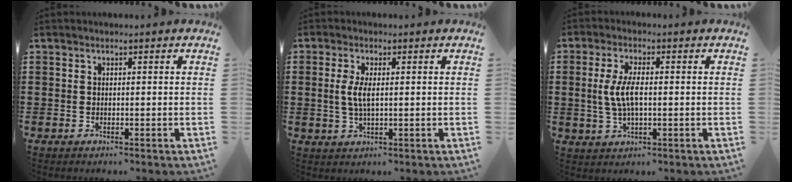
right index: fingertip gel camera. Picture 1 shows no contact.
{"total": 3.6, "force": [0.4, 1.1, 3.4], "torque": [-0.081, -0.002, 0.001]}
{"total": 5.4, "force": [0.1, 1.9, 5.1], "torque": [-0.124, -0.007, -0.009]}